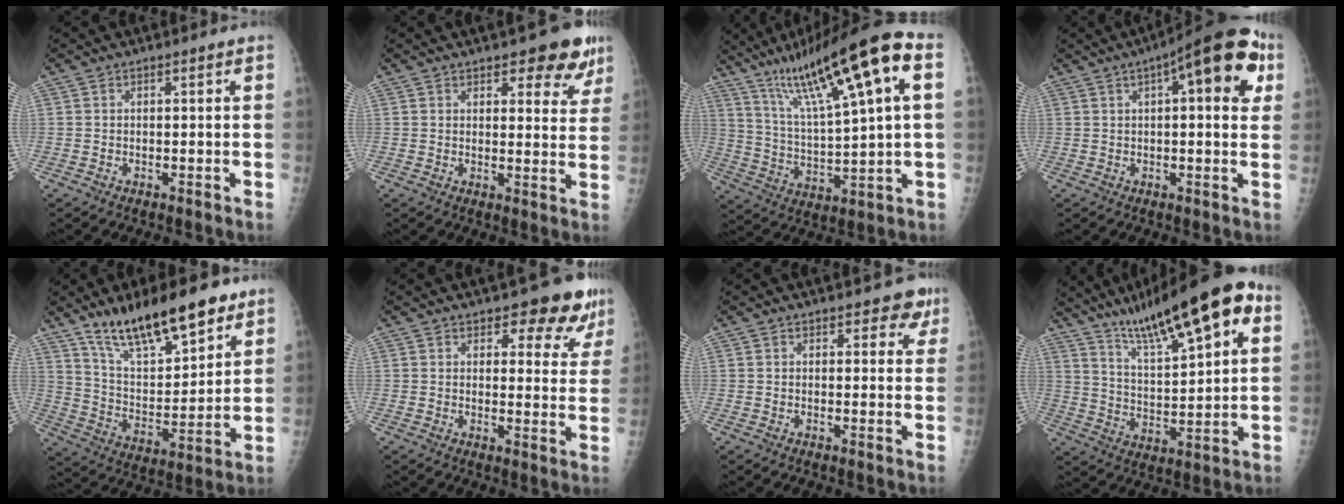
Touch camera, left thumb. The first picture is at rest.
{"total": 8.4, "force": [5.7, 3.6, 4.9], "torque": [-0.021, -0.031, 0.069]}
{"total": 20.9, "force": [9.6, 3.0, 18.3], "torque": [-0.305, -0.003, 0.173]}
{"total": 15.8, "force": [5.7, 5.6, 13.7], "torque": [-0.153, 0.012, 0.065]}
{"total": 19.3, "force": [13.6, 6.2, 12.2], "torque": [-0.166, -0.069, 0.240]}
{"total": 9.9, "force": [7.6, 4.3, 4.6], "torque": [-0.010, -0.045, 0.085]}
{"total": 4.2, "force": [2.9, 2.4, 1.9], "torque": [0.016, -0.011, 0.030]}
{"total": 20.8, "force": [11.3, 5.2, 16.7], "torque": [-0.242, -0.017, 0.188]}